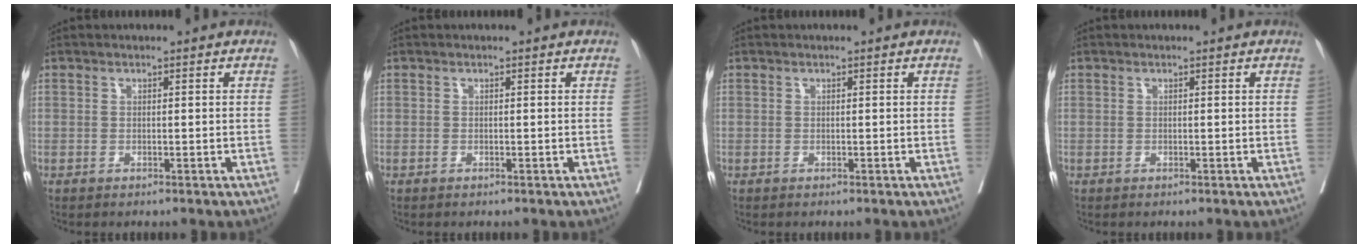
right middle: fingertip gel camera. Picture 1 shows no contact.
{"total": 0.0}
{"total": 0.0}
{"total": 0.0}